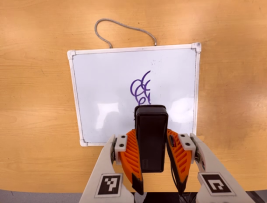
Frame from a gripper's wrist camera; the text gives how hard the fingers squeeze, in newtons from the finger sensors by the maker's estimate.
{"total": 6.0, "left": 4.9, "right": 7.2}